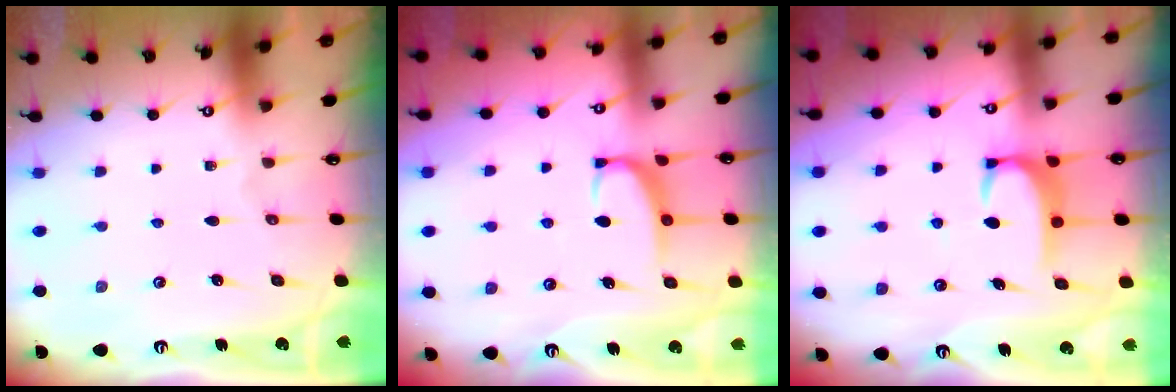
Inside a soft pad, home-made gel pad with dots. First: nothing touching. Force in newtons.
{"total": 3.0, "press": 2.7, "slide": 1.2}
{"total": 3.0, "press": 3.0, "slide": 0.5}